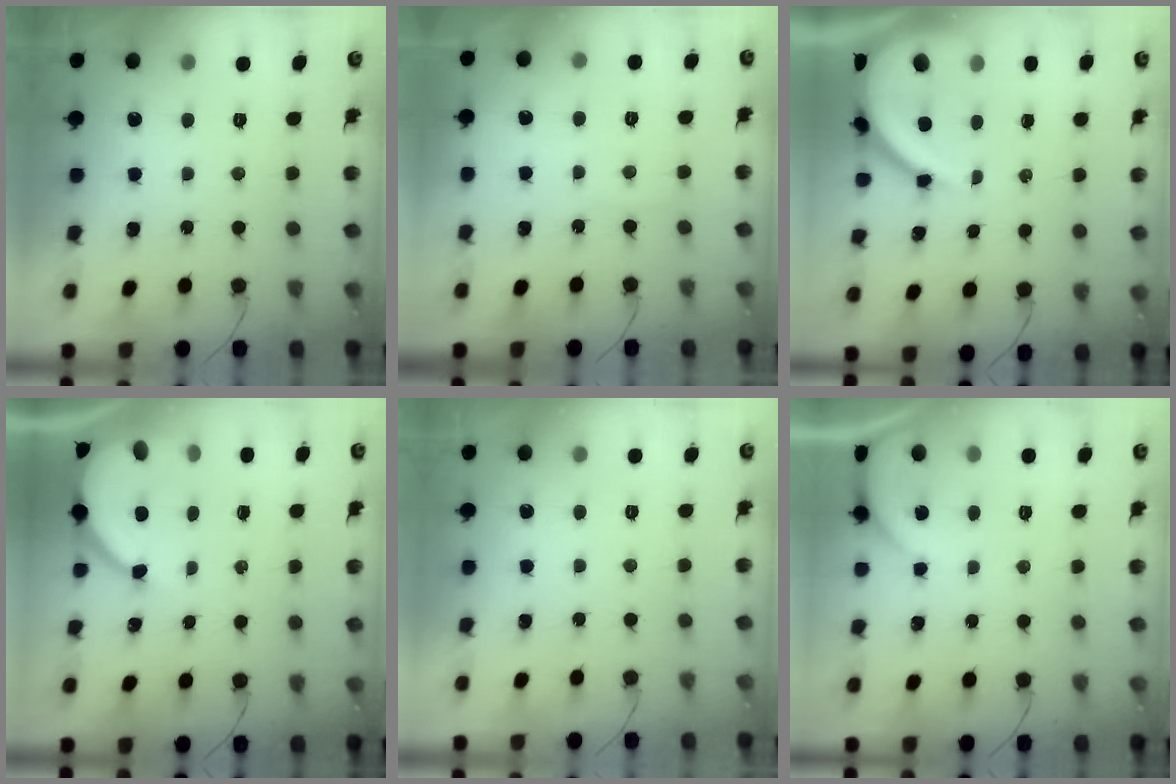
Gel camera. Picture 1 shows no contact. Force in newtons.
{"total": 2.0, "press": 2.0, "slide": 0.2}
{"total": 10.9, "press": 10.9, "slide": 1.1}
{"total": 8.6, "press": 8.6, "slide": 1.2}
{"total": 0.0}
{"total": 2.8, "press": 2.8, "slide": 0.5}